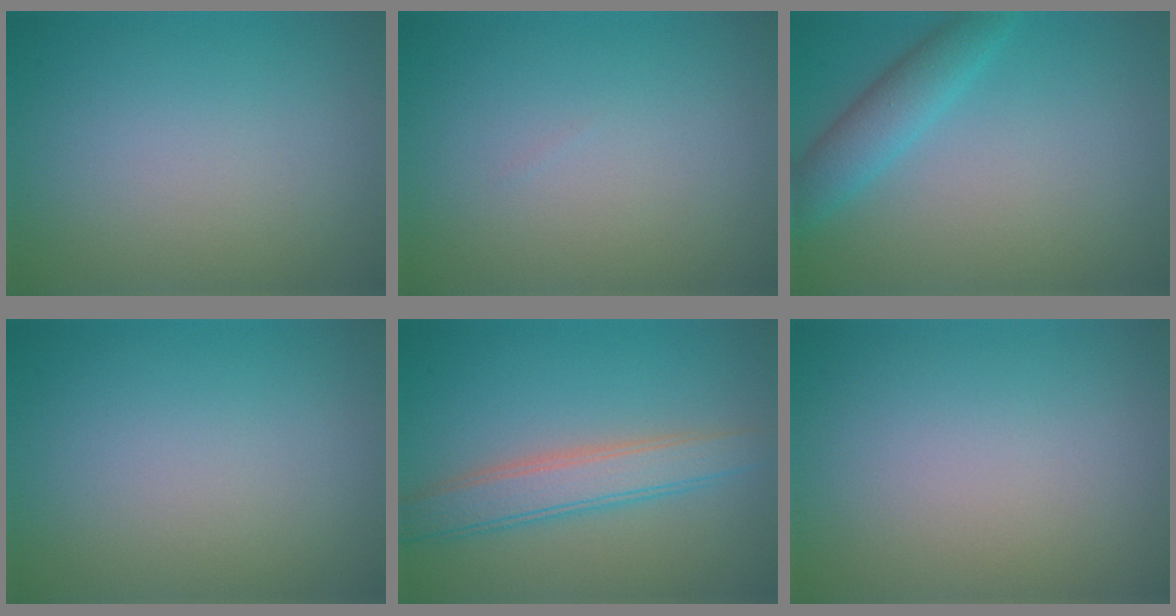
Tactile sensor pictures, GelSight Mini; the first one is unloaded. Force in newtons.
{"total": 0.0}
{"total": 3.3, "press": 3.3, "slide": 0.1}
{"total": 0.0}
{"total": 4.2, "press": 4.2, "slide": 0.2}
{"total": 0.0}